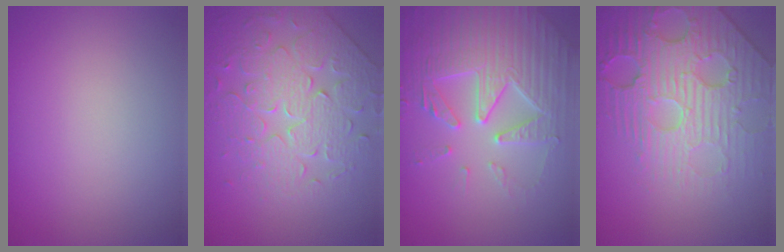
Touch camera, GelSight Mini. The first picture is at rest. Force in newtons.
{"total": 4.6, "press": 4.6, "slide": 0.5}
{"total": 5.3, "press": 5.2, "slide": 1.1}
{"total": 5.7, "press": 5.0, "slide": 2.7}